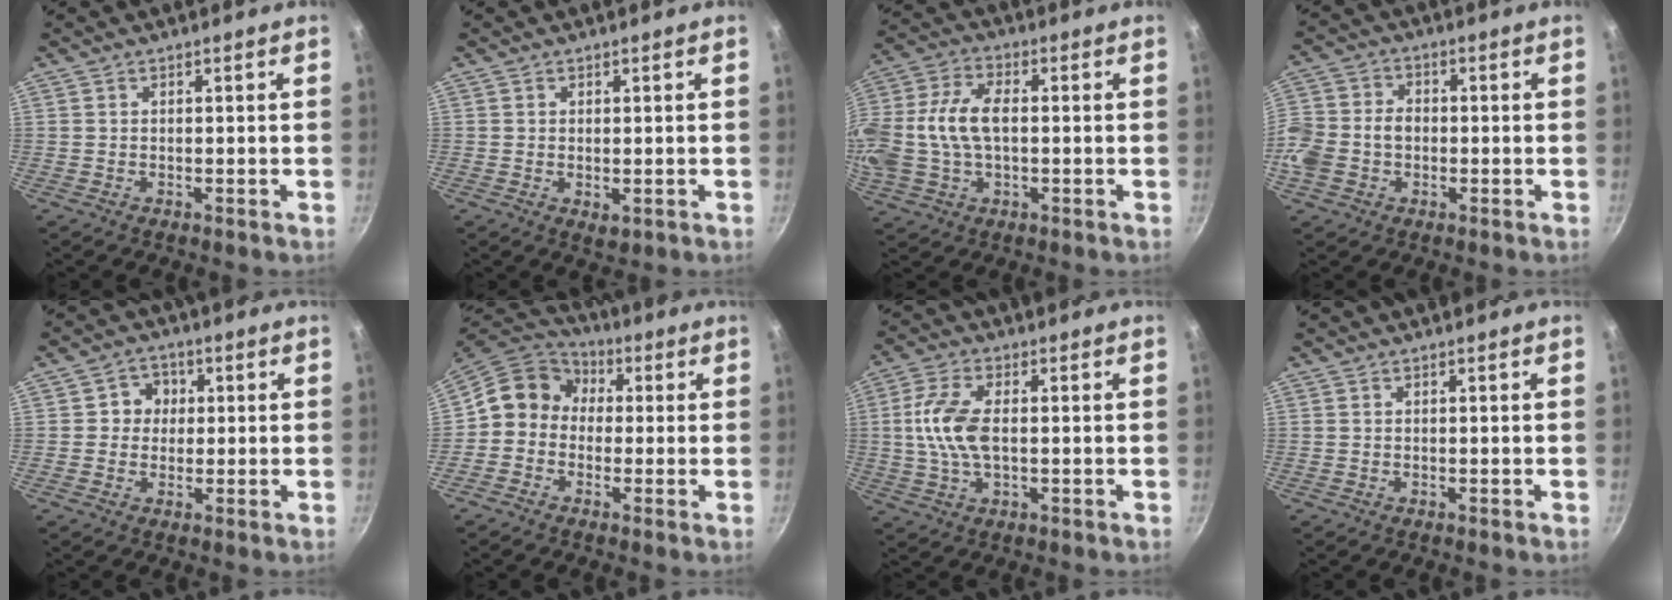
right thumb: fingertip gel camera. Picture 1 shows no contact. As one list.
[{"total": 1.8, "force": [-0.4, 1.0, 1.4], "torque": [-0.017, -0.004, -0.002]}, {"total": 16.4, "force": [0.0, 9.9, 13.1], "torque": [-0.309, 0.017, 0.000]}, {"total": 11.6, "force": [-1.8, 8.9, 7.2], "torque": [-0.160, 0.027, -0.038]}, {"total": 4.7, "force": [0.5, 4.3, 1.8], "torque": [0.004, 0.008, 0.001]}, {"total": 10.3, "force": [-0.4, 9.1, 4.8], "torque": [-0.070, 0.038, -0.025]}, {"total": 9.6, "force": [0.4, 4.8, 8.4], "torque": [-0.186, 0.006, 0.006]}, {"total": 0.0}]